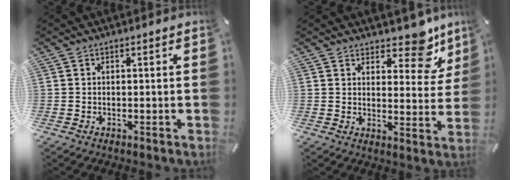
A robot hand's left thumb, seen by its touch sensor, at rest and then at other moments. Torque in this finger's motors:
{"motor_torque": [0.32, -0.11, 0.11, -0.04, 0.01]}